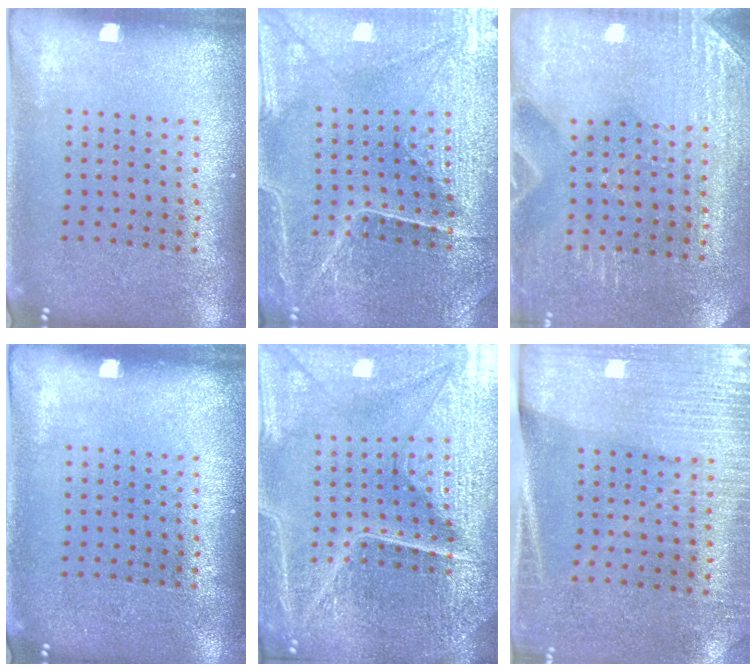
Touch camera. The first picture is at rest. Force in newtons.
{"total": 2.9, "press": 2.9, "slide": 0.2}
{"total": 3.0, "press": 2.9, "slide": 0.7}
{"total": 0.0}
{"total": 6.2, "press": 5.6, "slide": 2.7}
{"total": 2.8, "press": 2.5, "slide": 1.3}